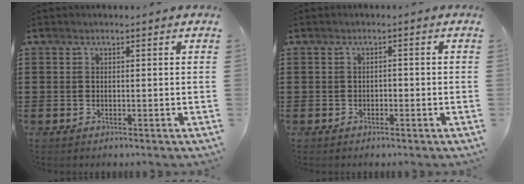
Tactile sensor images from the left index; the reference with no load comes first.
{"total": 0.8, "force": [-0.7, 0.4, 0.3], "torque": [-0.009, 0.001, -0.016]}